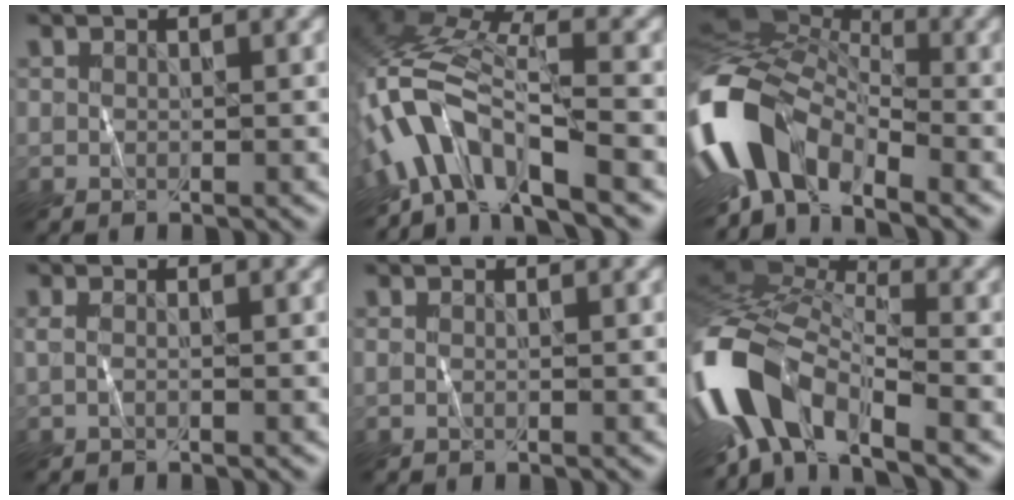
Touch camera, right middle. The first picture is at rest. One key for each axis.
{"total": 9.3, "fx": -5.1, "fy": 2.7, "fz": 7.3, "tx": -0.133, "ty": 0.013, "tz": -0.104}
{"total": 11.0, "fx": -4.3, "fy": 6.2, "fz": 8.0, "tx": -0.163, "ty": -0.007, "tz": -0.089}
{"total": 0.7, "fx": -0.1, "fy": 0.1, "fz": 0.7, "tx": -0.019, "ty": -0.001, "tz": -0.005}
{"total": 0.0}
{"total": 11.7, "fx": -6.1, "fy": 4.9, "fz": 8.7, "tx": -0.174, "ty": 0.001, "tz": -0.121}